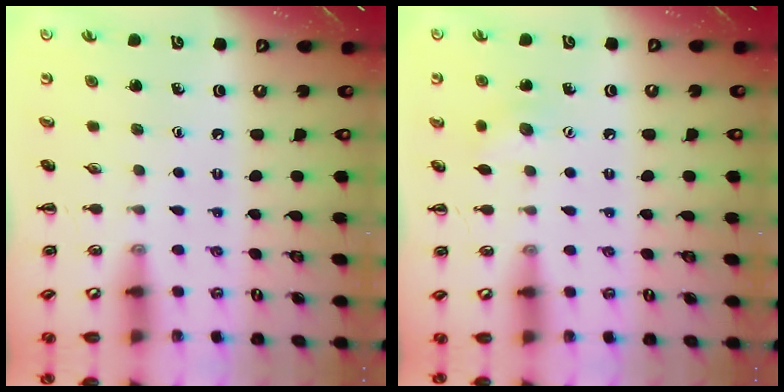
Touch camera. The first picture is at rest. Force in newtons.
{"total": 6.5, "press": 6.3, "slide": 1.6}